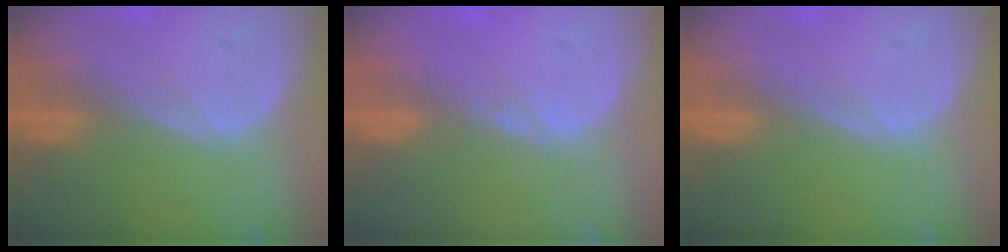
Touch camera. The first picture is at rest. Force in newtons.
{"total": 0.6, "press": 0.5, "slide": 0.3}
{"total": 0.0}